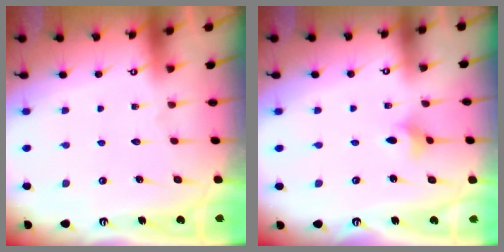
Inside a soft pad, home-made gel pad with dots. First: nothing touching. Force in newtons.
{"total": 2.7, "press": 2.6, "slide": 0.6}